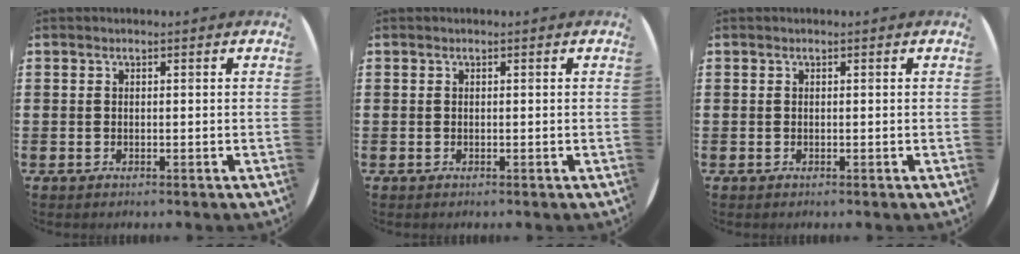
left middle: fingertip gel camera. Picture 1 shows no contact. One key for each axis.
{"total": 0.0}
{"total": 0.0}